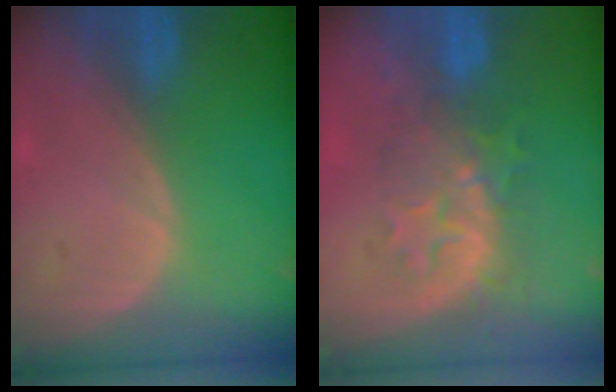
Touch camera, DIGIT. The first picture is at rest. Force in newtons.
{"total": 8.3, "press": 7.8, "slide": 3.0}